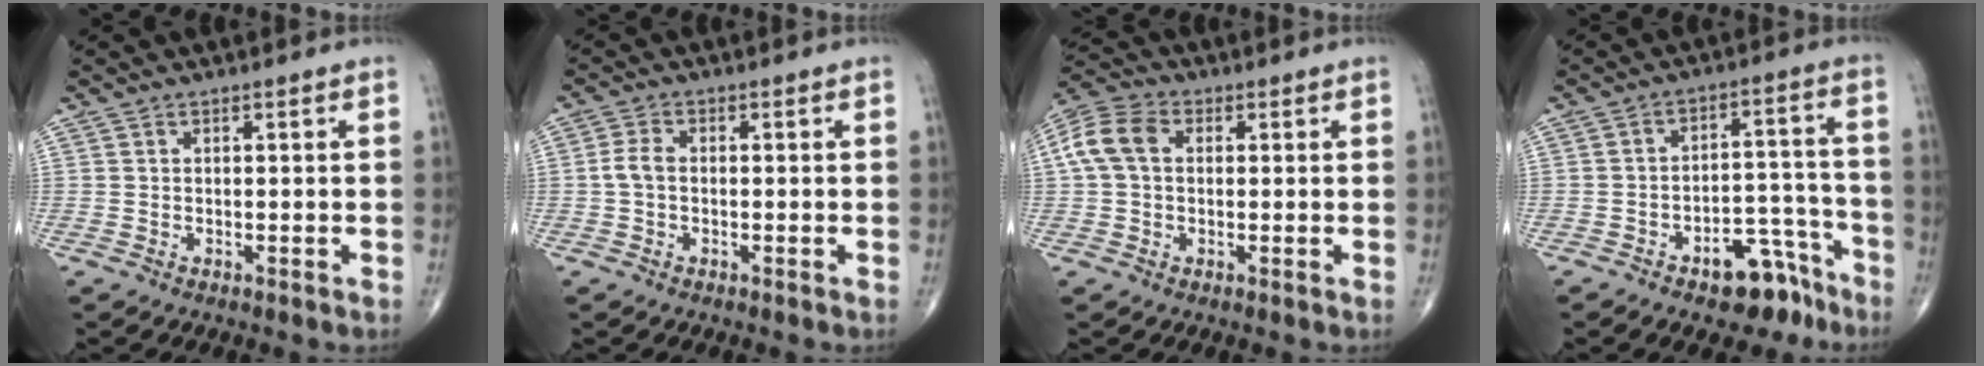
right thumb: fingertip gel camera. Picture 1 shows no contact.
{"total": 2.9, "force": [-0.3, 1.8, 2.2], "torque": [-0.048, 0.007, -0.012]}
{"total": 8.5, "force": [1.3, 6.0, 5.9], "torque": [-0.126, 0.028, 0.019]}
{"total": 10.5, "force": [-6.9, 5.3, 5.8], "torque": [-0.043, 0.071, -0.098]}